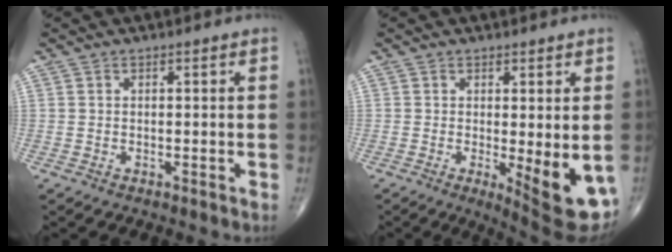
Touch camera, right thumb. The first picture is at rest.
{"total": 10.5, "force": [-2.3, 2.9, 9.8], "torque": [-0.119, -0.023, -0.023]}